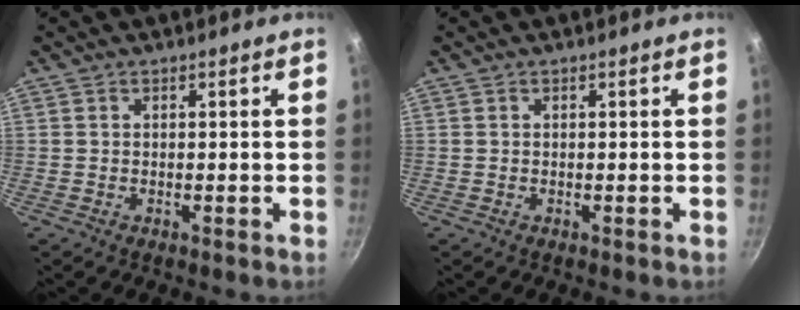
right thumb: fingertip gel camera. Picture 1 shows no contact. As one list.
[{"total": 0.0}]